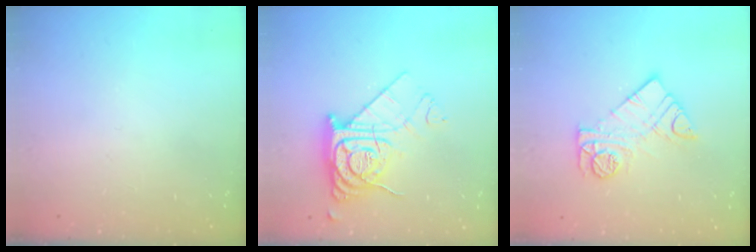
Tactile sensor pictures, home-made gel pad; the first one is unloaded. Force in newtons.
{"total": 13.2, "press": 13.1, "slide": 1.4}
{"total": 10.7, "press": 10.7, "slide": 0.6}